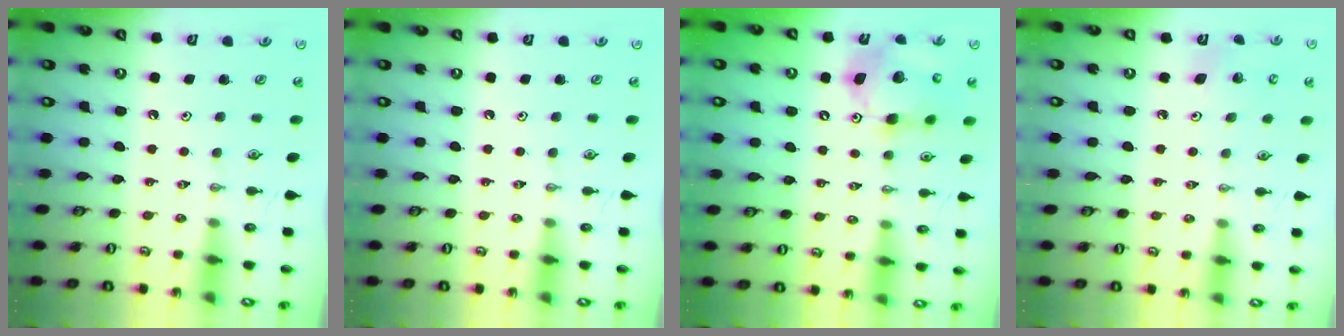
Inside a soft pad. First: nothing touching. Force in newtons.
{"total": 0.0}
{"total": 14.9, "press": 14.7, "slide": 2.8}
{"total": 5.5, "press": 5.3, "slide": 1.6}